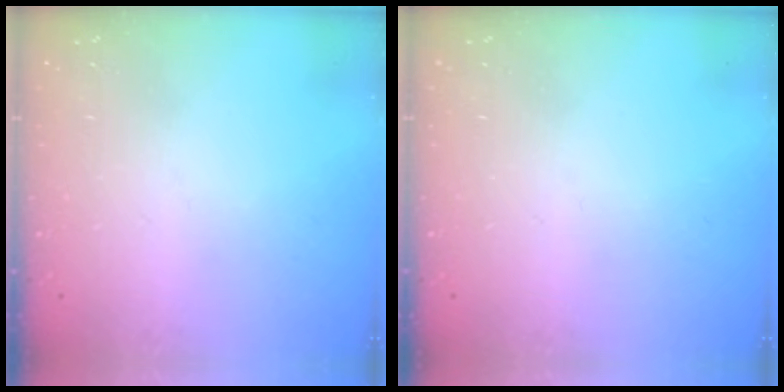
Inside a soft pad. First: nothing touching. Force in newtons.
{"total": 0.0}